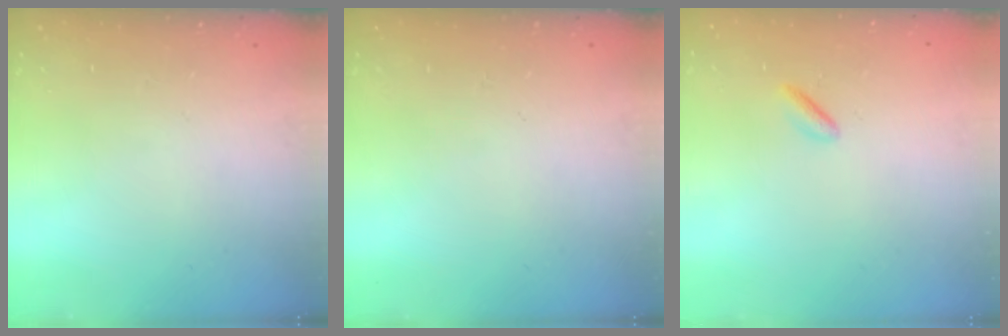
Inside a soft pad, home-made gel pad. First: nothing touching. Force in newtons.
{"total": 0.0}
{"total": 1.2, "press": 1.1, "slide": 0.5}